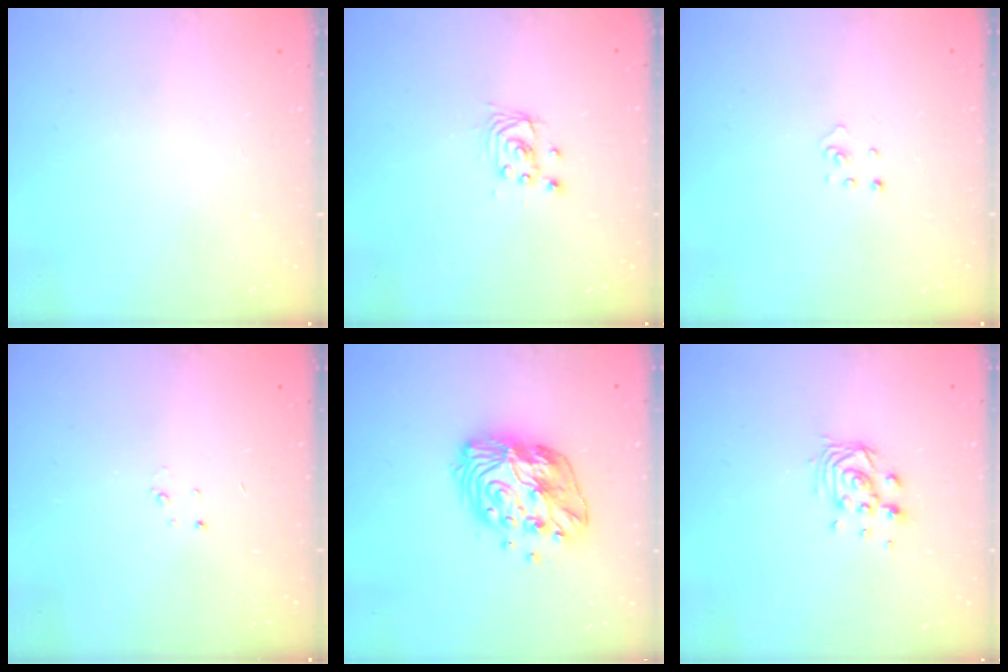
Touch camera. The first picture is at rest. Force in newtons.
{"total": 2.9, "press": 2.9, "slide": 0.1}
{"total": 1.9, "press": 1.9, "slide": 0.1}
{"total": 2.3, "press": 2.3, "slide": 0.3}
{"total": 13.5, "press": 13.5, "slide": 1.0}
{"total": 8.3, "press": 8.3, "slide": 0.5}